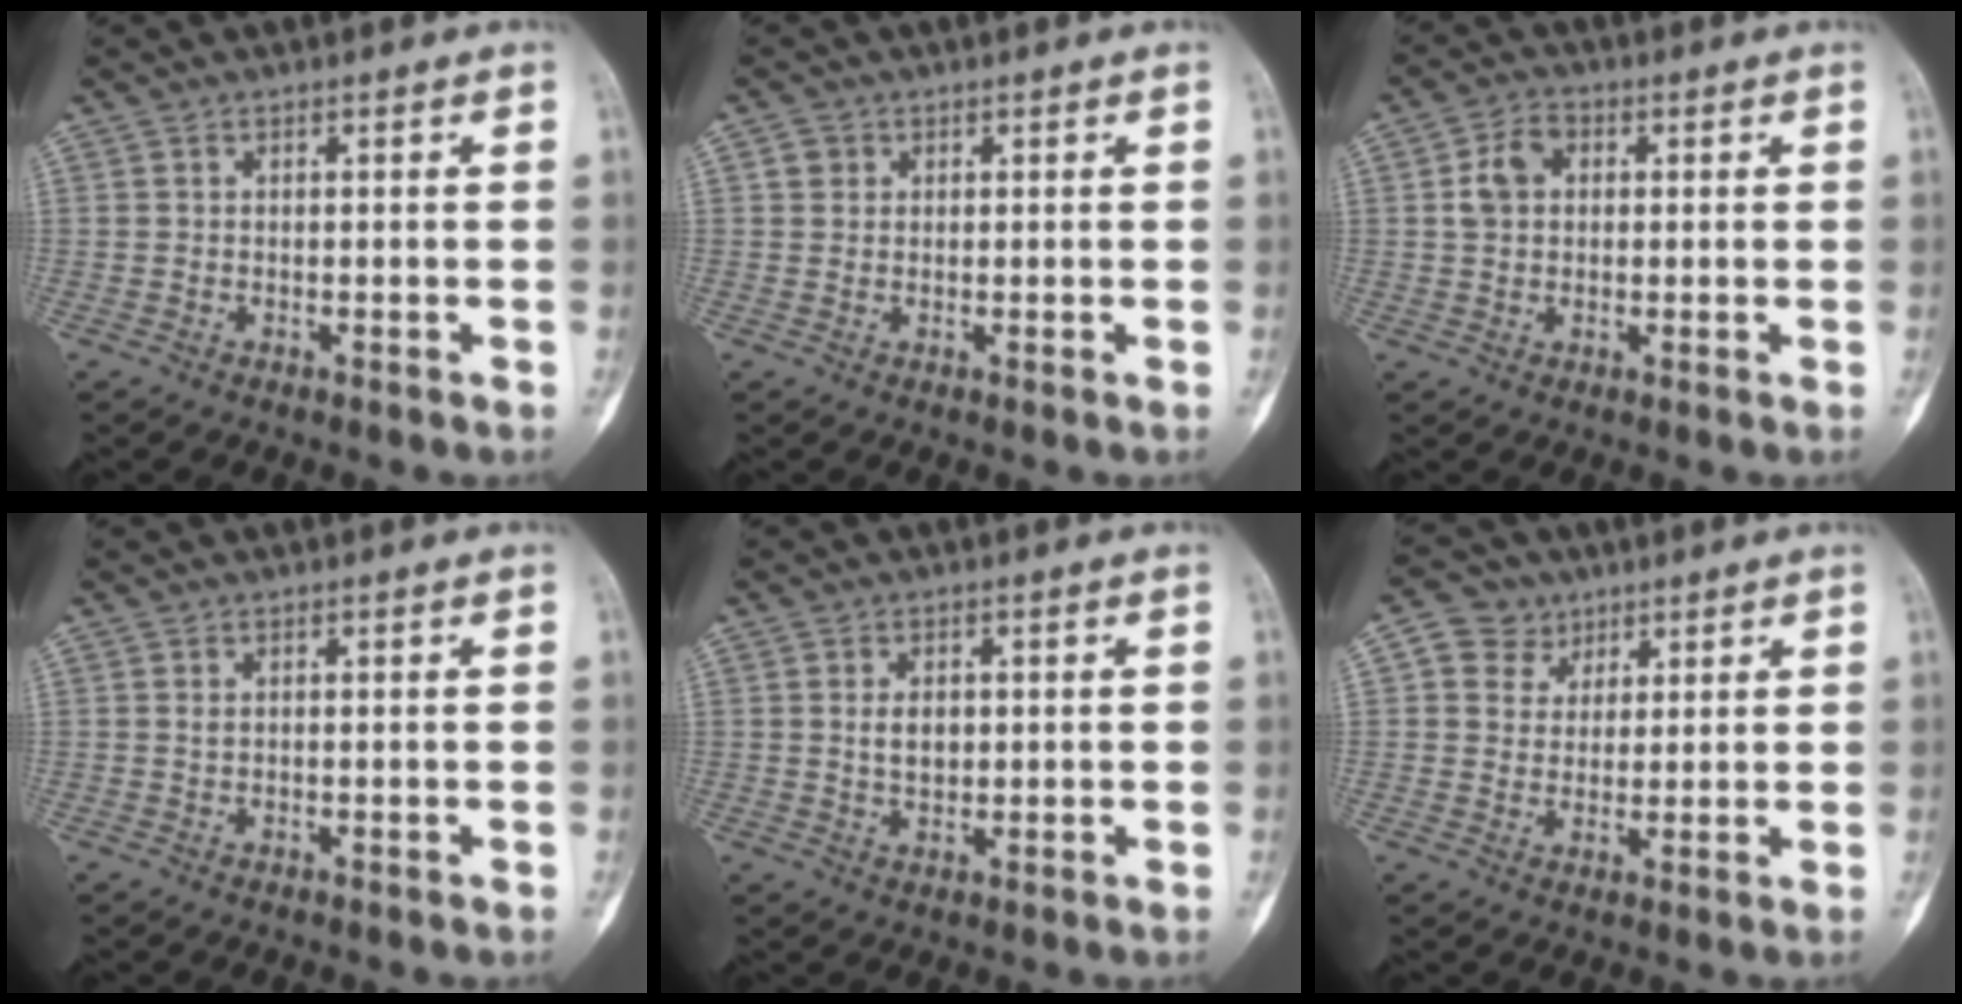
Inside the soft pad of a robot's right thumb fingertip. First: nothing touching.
{"total": 1.8, "force": [0.6, 1.6, 0.4], "torque": [0.004, 0.000, 0.007]}
{"total": 5.4, "force": [1.0, 4.2, 3.3], "torque": [-0.054, 0.012, 0.013]}
{"total": 0.6, "force": [0.2, 0.4, 0.4], "torque": [-0.008, 0.004, 0.004]}
{"total": 3.7, "force": [0.6, 2.5, 2.7], "torque": [-0.030, -0.003, 0.013]}
{"total": 6.6, "force": [3.0, 5.6, 1.7], "torque": [0.000, -0.007, 0.048]}